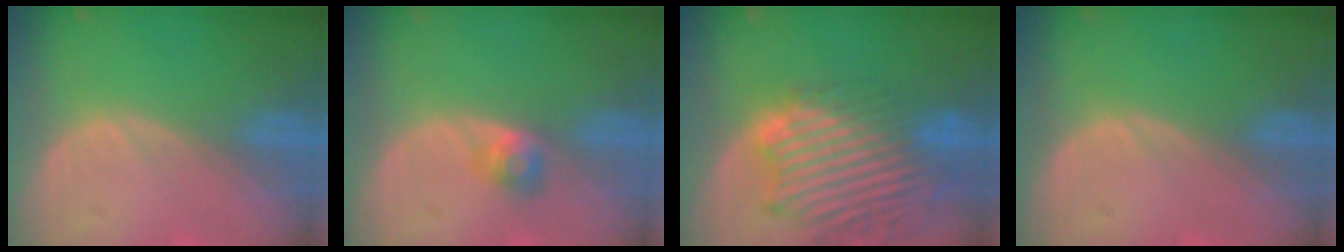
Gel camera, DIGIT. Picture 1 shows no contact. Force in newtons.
{"total": 2.6, "press": 2.4, "slide": 0.9}
{"total": 13.7, "press": 11.9, "slide": 6.9}
{"total": 0.0}